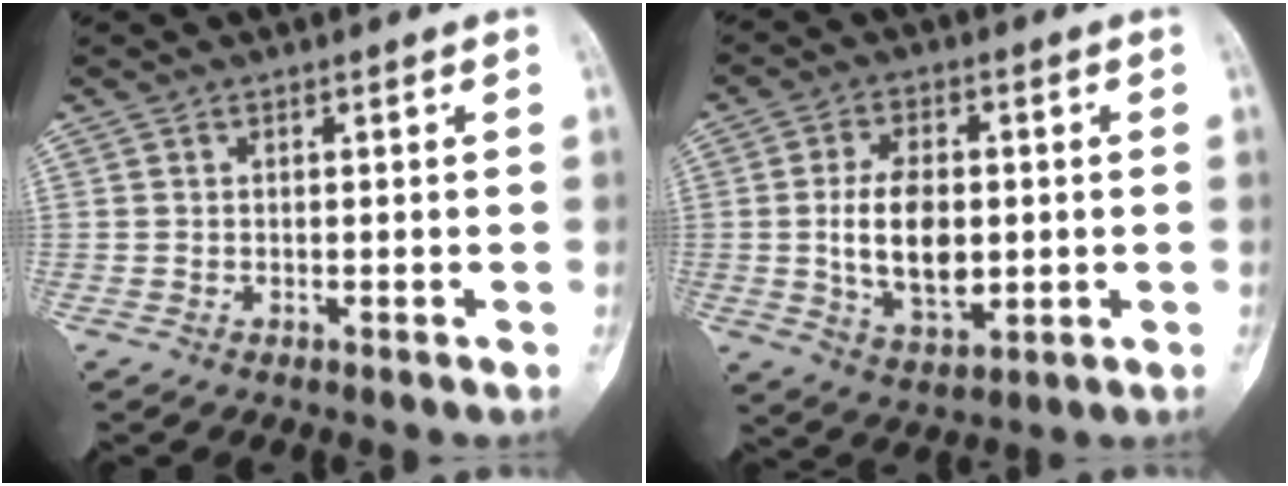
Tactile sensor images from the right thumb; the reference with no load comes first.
{"total": 11.5, "force": [-0.2, 6.7, 9.4], "torque": [-0.148, -0.009, 0.004]}